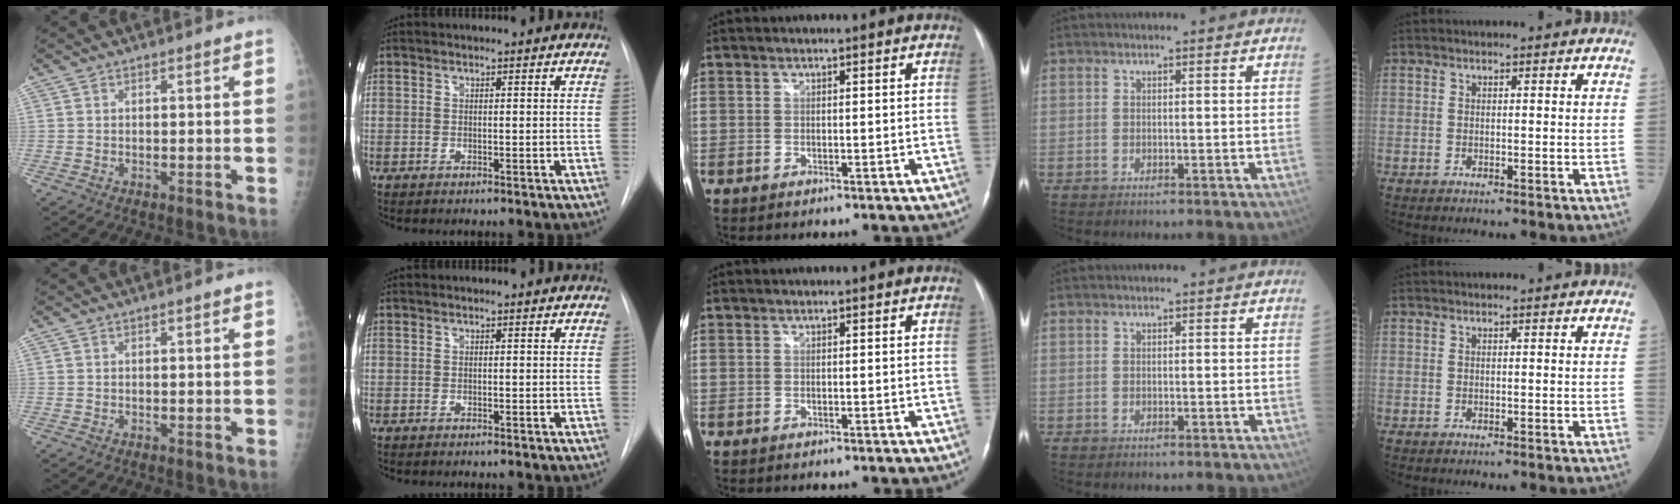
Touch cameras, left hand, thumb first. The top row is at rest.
{}